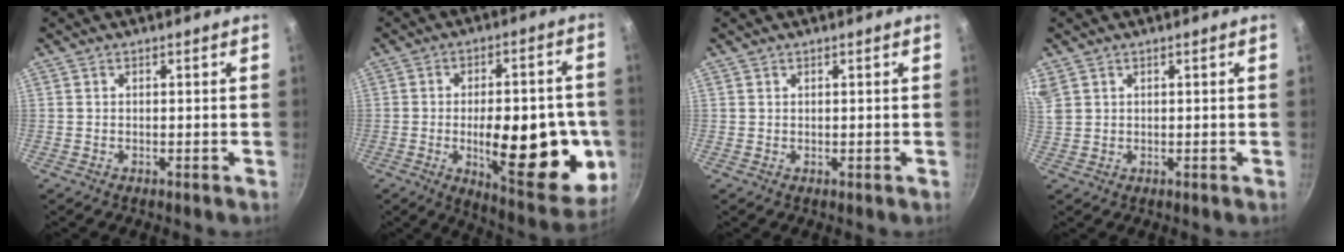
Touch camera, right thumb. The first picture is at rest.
{"total": 23.8, "force": [-4.2, 9.7, 21.3], "torque": [-0.248, 0.004, -0.048]}
{"total": 0.5, "force": [0.4, 0.3, 0.1], "torque": [0.004, -0.002, 0.009]}
{"total": 5.6, "force": [3.0, 4.0, 2.6], "torque": [-0.050, 0.012, 0.067]}